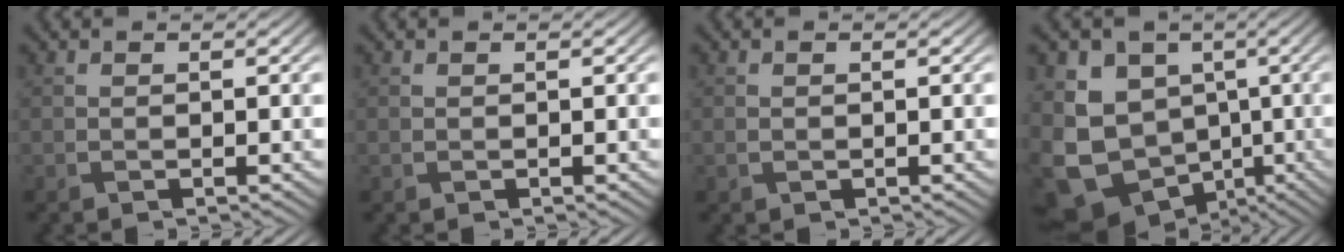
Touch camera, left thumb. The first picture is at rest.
{"total": 0.0}
{"total": 0.7, "force": [0.1, 0.4, 0.5], "torque": [-0.015, 0.000, 0.004]}
{"total": 13.7, "force": [-3.0, 11.9, 6.1], "torque": [-0.176, -0.021, -0.054]}